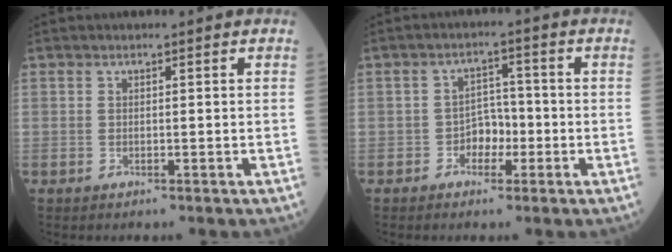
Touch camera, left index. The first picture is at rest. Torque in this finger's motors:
{"motor_torque": [0.14, -0.06, 0.05, 0.00]}